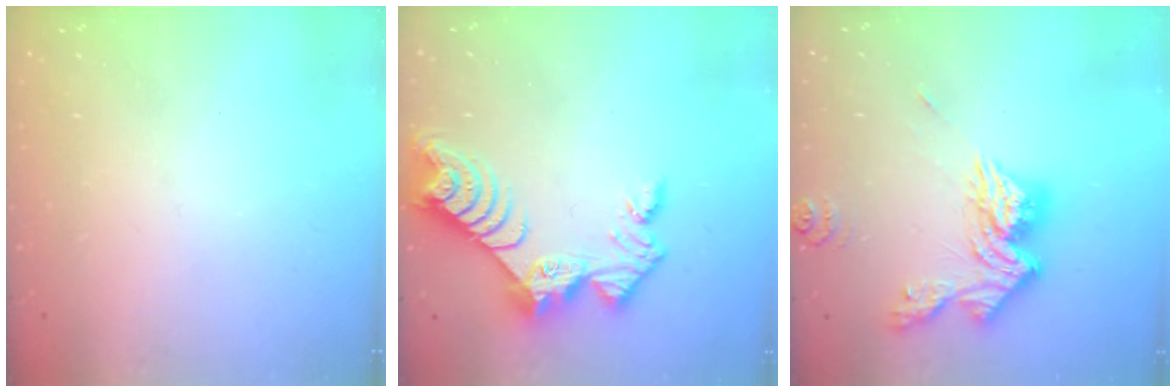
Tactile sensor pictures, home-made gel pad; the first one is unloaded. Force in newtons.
{"total": 10.5, "press": 10.4, "slide": 0.8}
{"total": 15.2, "press": 15.1, "slide": 1.6}